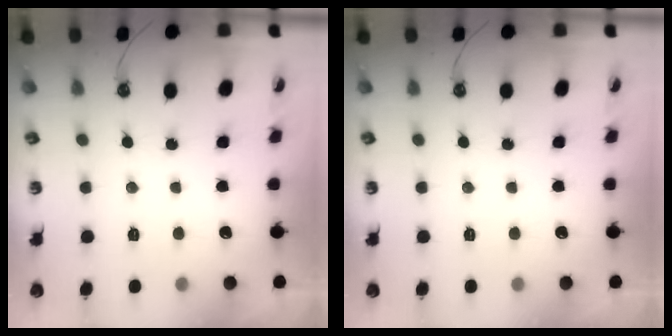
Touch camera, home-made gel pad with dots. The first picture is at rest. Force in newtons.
{"total": 0.0}